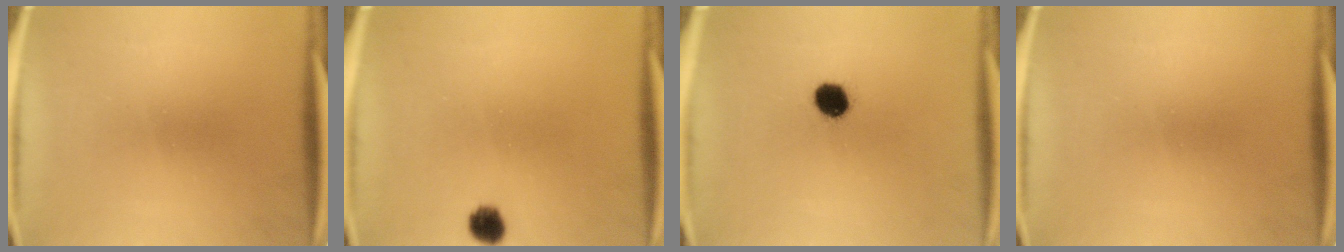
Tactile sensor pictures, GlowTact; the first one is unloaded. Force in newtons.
{"total": 3.2}
{"total": 5.9}
{"total": 0.0}